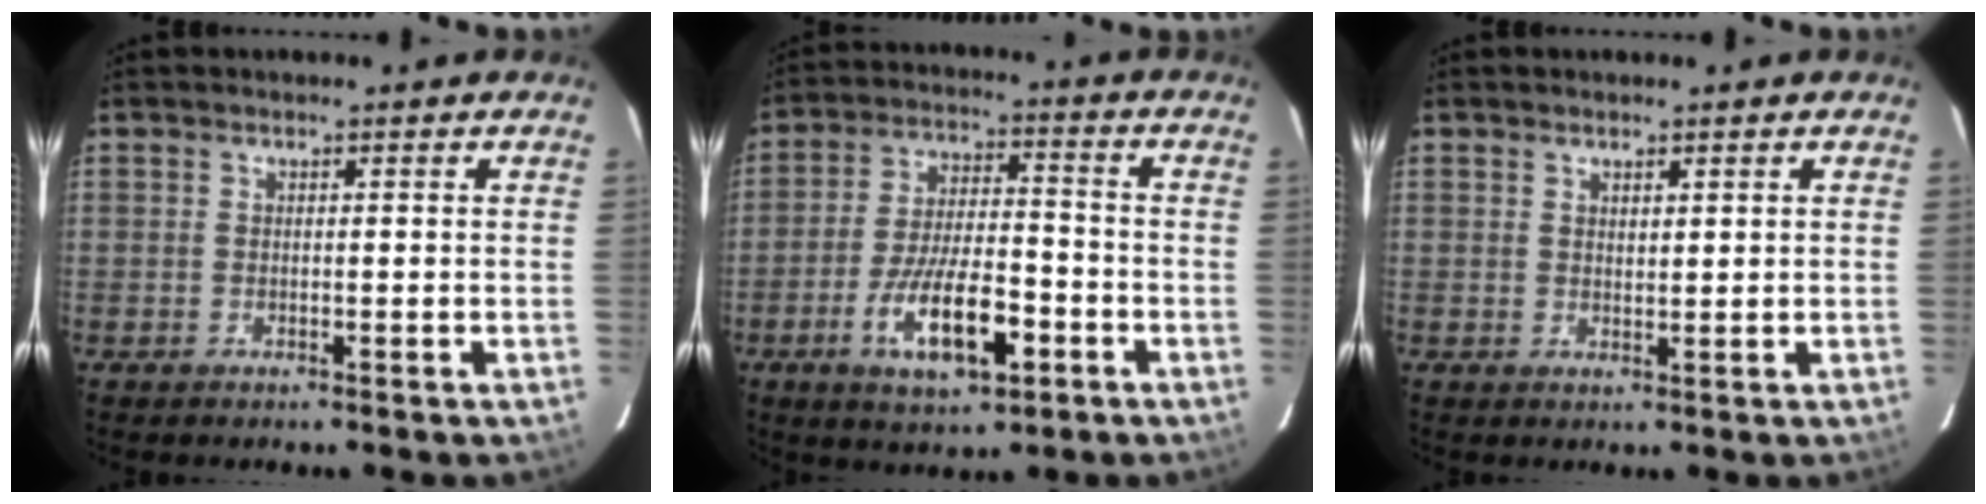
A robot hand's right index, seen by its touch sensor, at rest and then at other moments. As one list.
[{"total": 13.1, "force": [-5.7, 4.6, 10.9], "torque": [-0.211, -0.008, -0.091]}, {"total": 1.3, "force": [1.0, 0.5, 0.7], "torque": [-0.010, 0.001, 0.018]}]